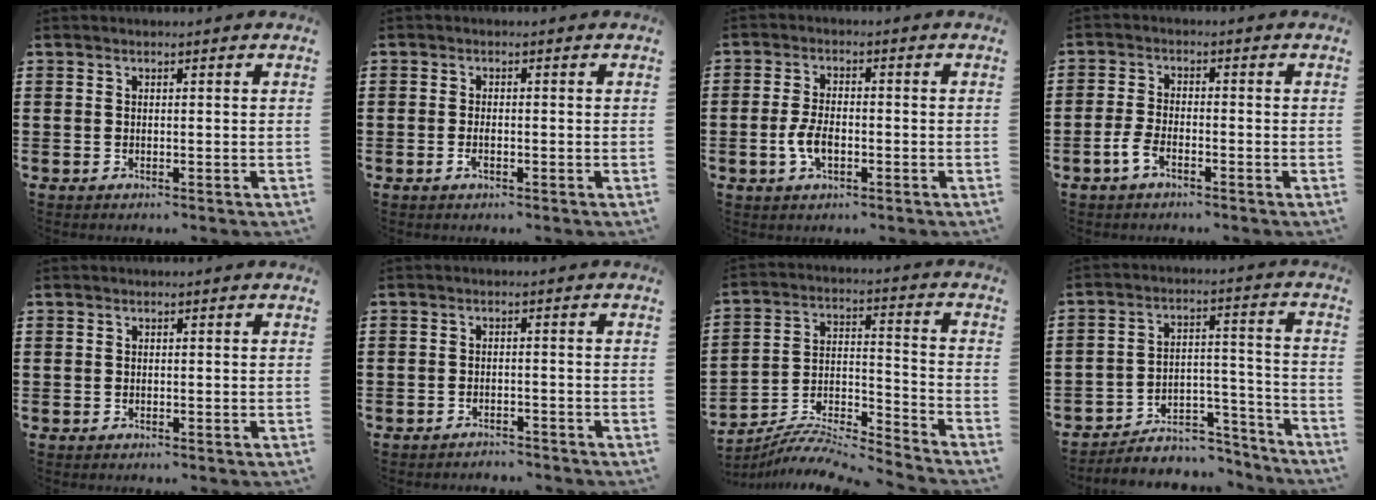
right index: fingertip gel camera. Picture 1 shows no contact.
{"total": 1.4, "force": [-0.6, 0.4, 1.2], "torque": [-0.025, -0.006, -0.008]}
{"total": 4.4, "force": [-1.2, 2.2, 3.6], "torque": [-0.085, -0.003, -0.026]}
{"total": 3.1, "force": [-2.0, 1.1, 2.1], "torque": [-0.059, -0.002, -0.046]}
{"total": 0.0}
{"total": 1.6, "force": [-1.6, 0.1, -0.2], "torque": [-0.003, 0.002, -0.035]}
{"total": 7.2, "force": [-6.9, 0.5, 1.7], "torque": [-0.034, -0.003, -0.143]}
{"total": 5.2, "force": [-4.4, 2.4, 1.3], "torque": [-0.021, 0.017, -0.086]}